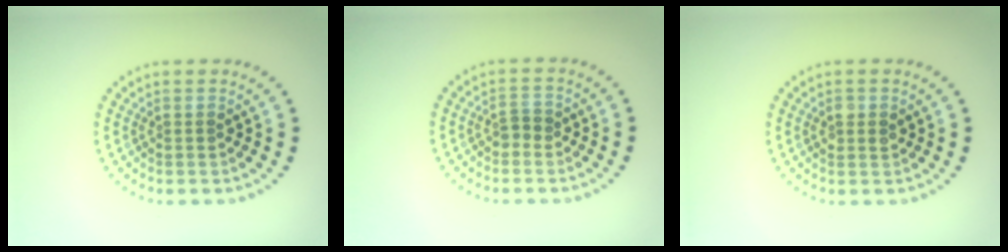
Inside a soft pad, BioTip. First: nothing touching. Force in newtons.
{"total": 1.2, "press": 1.1, "slide": 0.5}
{"total": 1.2, "press": 1.1, "slide": 0.3}